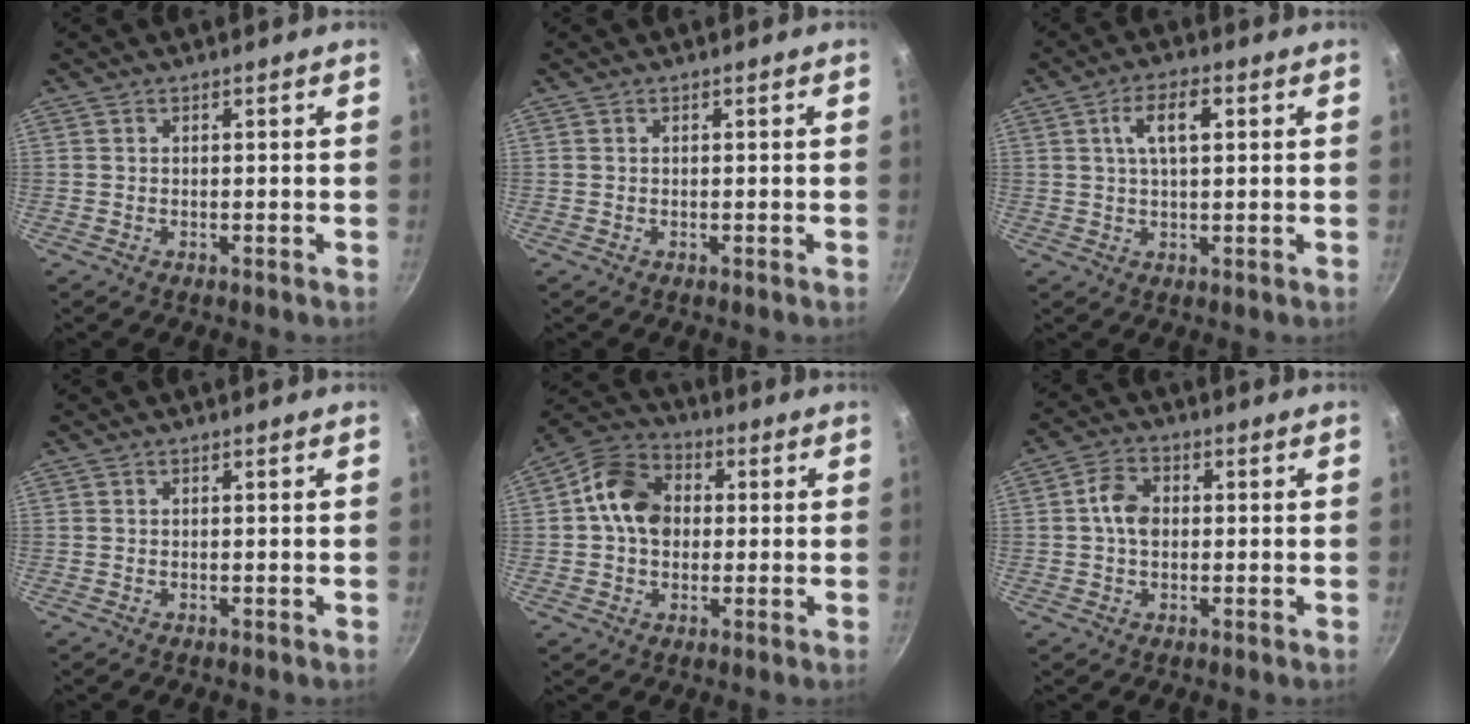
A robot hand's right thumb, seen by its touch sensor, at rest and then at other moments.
{"total": 0.0}
{"total": 6.6, "force": [1.9, 2.9, 5.7], "torque": [-0.093, 0.010, 0.029]}
{"total": 0.0}
{"total": 10.9, "force": [0.9, 8.6, 6.7], "torque": [-0.086, 0.019, -0.004]}
{"total": 5.5, "force": [0.1, 4.0, 3.8], "torque": [-0.058, 0.015, -0.006]}